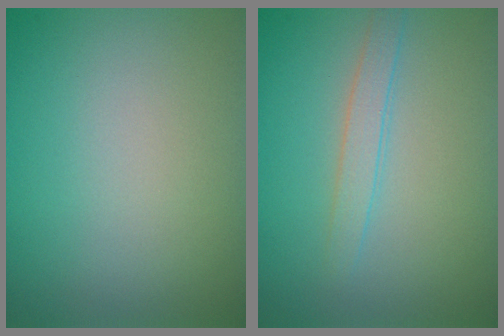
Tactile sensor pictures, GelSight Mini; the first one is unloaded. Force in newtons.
{"total": 1.7, "press": 1.7, "slide": 0.1}